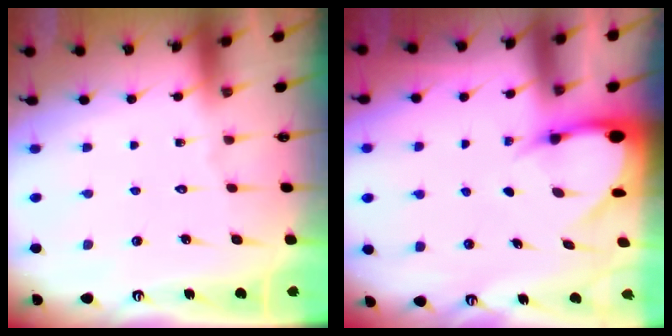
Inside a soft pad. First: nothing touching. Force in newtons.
{"total": 4.5, "press": 4.5, "slide": 0.6}